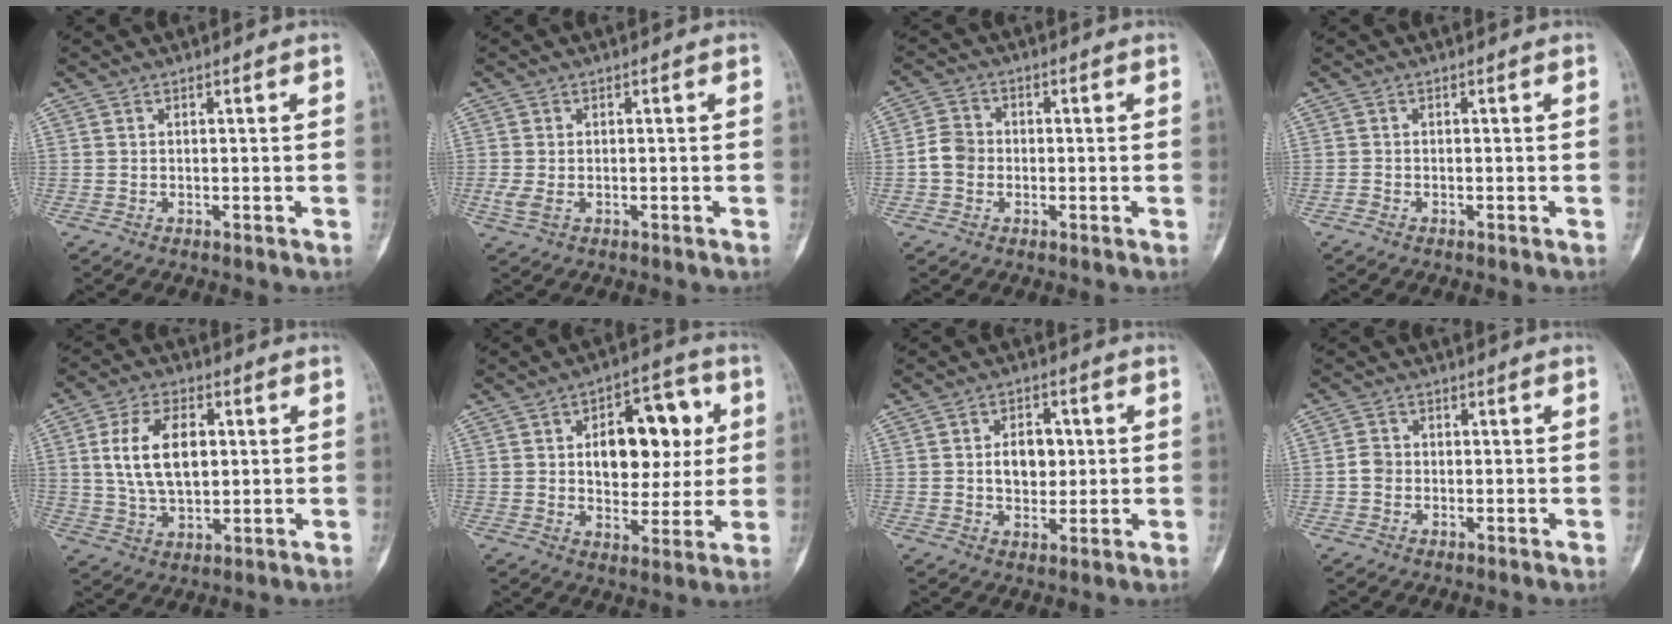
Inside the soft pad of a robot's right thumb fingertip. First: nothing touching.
{"total": 2.6, "force": [-0.6, 1.5, 2.0], "torque": [-0.056, 0.002, -0.012]}
{"total": 4.7, "force": [-0.8, 4.0, 2.2], "torque": [-0.033, 0.013, -0.024]}
{"total": 0.6, "force": [-0.5, 0.2, 0.2], "torque": [-0.008, 0.001, -0.013]}
{"total": 12.3, "force": [2.0, 7.2, 9.7], "torque": [-0.161, 0.000, 0.040]}
{"total": 16.0, "force": [3.1, 9.5, 12.5], "torque": [-0.124, 0.009, 0.045]}
{"total": 7.1, "force": [0.6, 5.0, 5.0], "torque": [-0.044, 0.002, 0.010]}
{"total": 2.4, "force": [-0.5, 2.1, 1.1], "torque": [-0.012, 0.007, -0.013]}